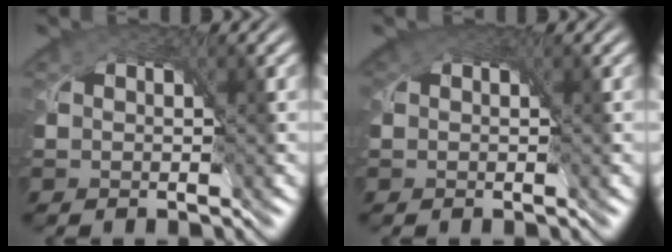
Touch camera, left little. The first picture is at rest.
{"total": 1.4, "force": [0.8, 0.9, 0.7], "torque": [-0.014, 0.003, 0.009]}